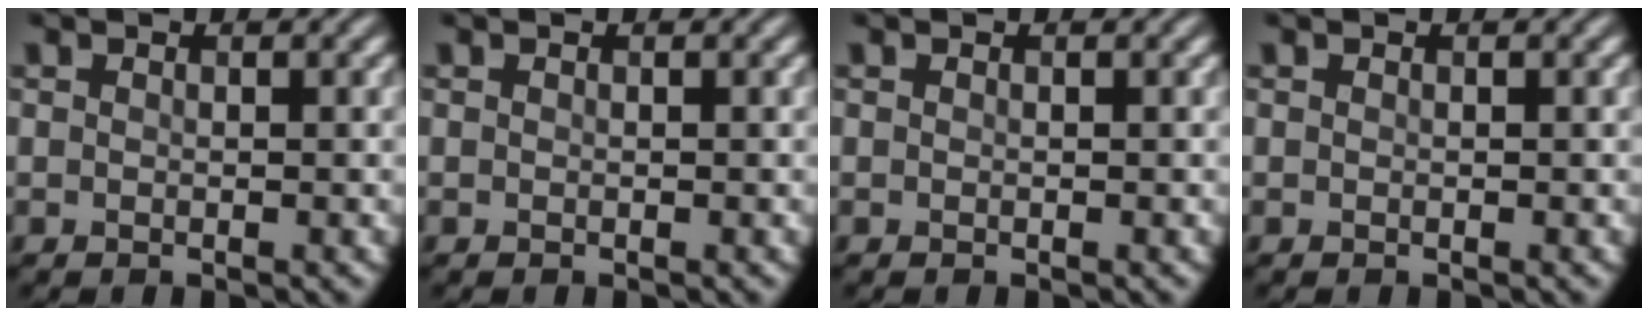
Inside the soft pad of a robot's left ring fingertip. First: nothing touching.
{"total": 0.0}
{"total": 0.0}
{"total": 0.0}